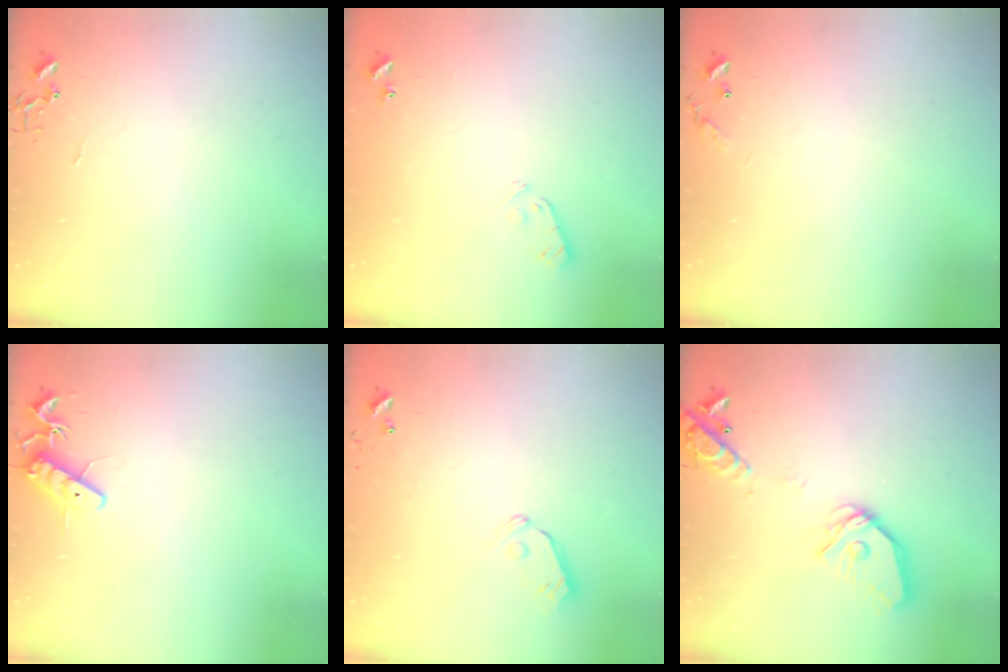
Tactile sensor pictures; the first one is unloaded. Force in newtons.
{"total": 3.9, "press": 3.8, "slide": 0.7}
{"total": 6.6, "press": 6.6, "slide": 0.5}
{"total": 11.5, "press": 11.5, "slide": 1.0}
{"total": 5.8, "press": 5.7, "slide": 0.9}
{"total": 17.0, "press": 16.8, "slide": 2.6}